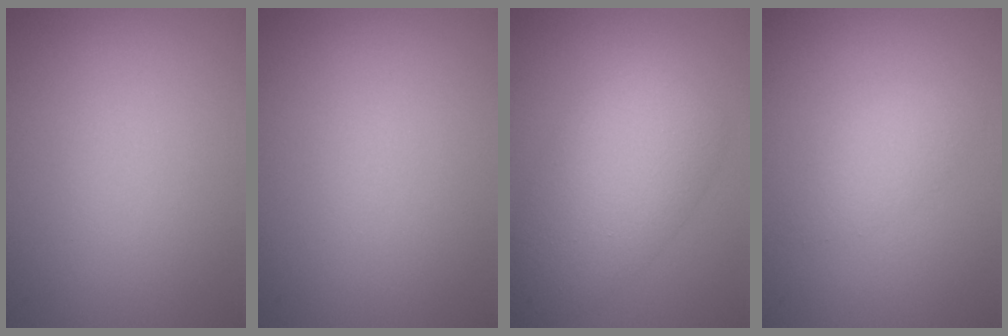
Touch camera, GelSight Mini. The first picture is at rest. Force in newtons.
{"total": 0.0}
{"total": 5.5, "press": 5.5, "slide": 0.4}
{"total": 1.7, "press": 1.7, "slide": 0.1}